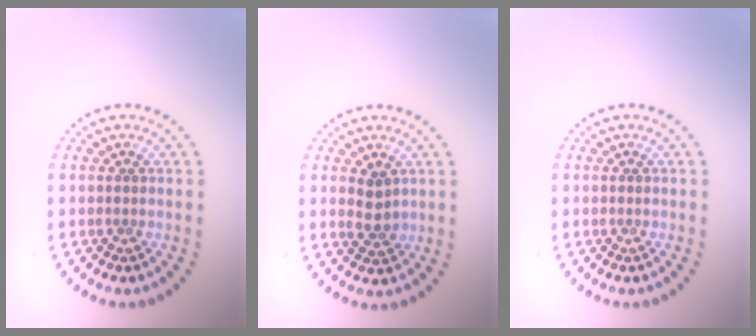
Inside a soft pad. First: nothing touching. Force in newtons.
{"total": 1.8, "press": 1.8, "slide": 0.3}
{"total": 0.0}